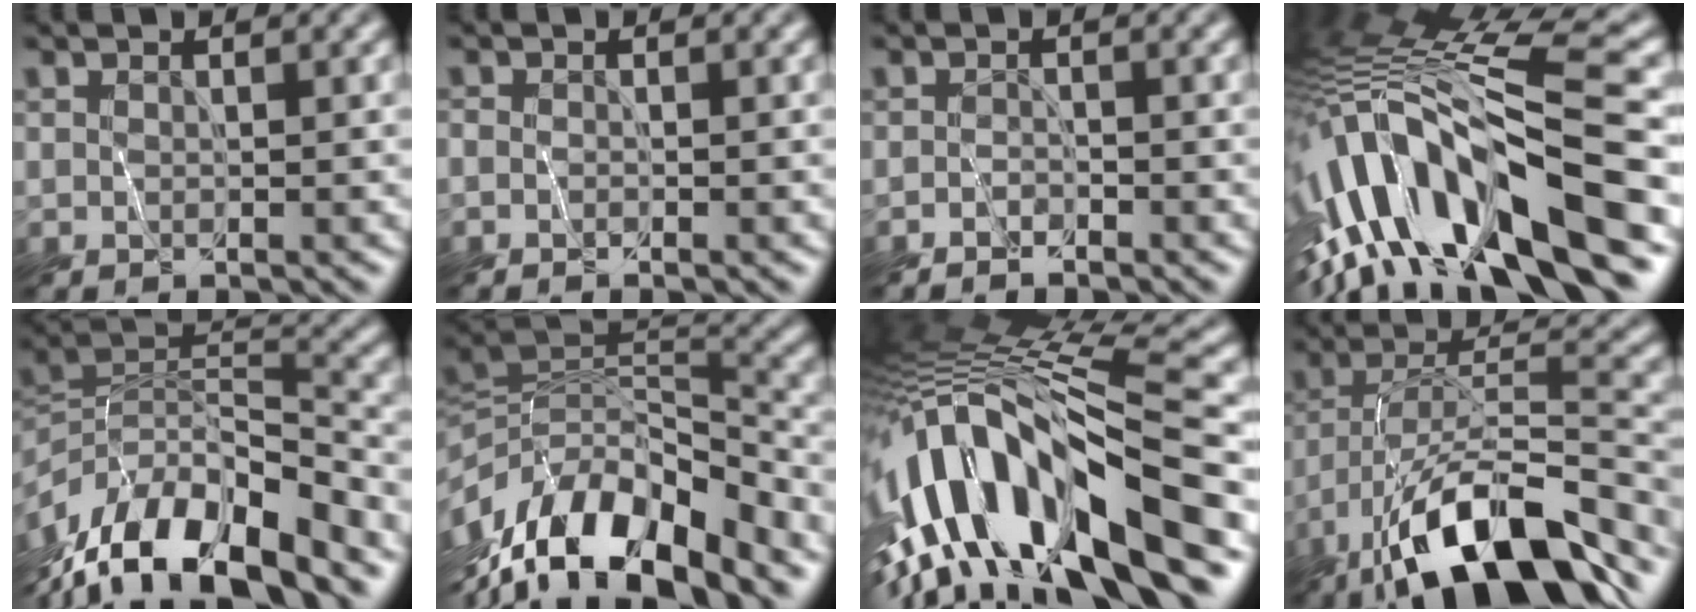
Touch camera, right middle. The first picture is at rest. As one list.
[{"total": 0.8, "force": [-0.8, 0.2, 0.2], "torque": [-0.008, -0.003, -0.020]}, {"total": 1.5, "force": [-1.5, -0.2, -0.3], "torque": [0.003, 0.000, -0.033]}, {"total": 15.2, "force": [-4.2, 3.7, 14.1], "torque": [-0.251, 0.033, -0.075]}, {"total": 13.6, "force": [-10.2, 4.3, 7.8], "torque": [-0.163, 0.008, -0.178]}, {"total": 12.9, "force": [-8.1, 5.1, 8.6], "torque": [-0.168, 0.012, -0.144]}, {"total": 15.1, "force": [-6.4, 4.4, 12.9], "torque": [-0.226, 0.030, -0.114]}, {"total": 12.6, "force": [-9.1, 3.0, 8.3], "torque": [-0.138, 0.013, -0.168]}]